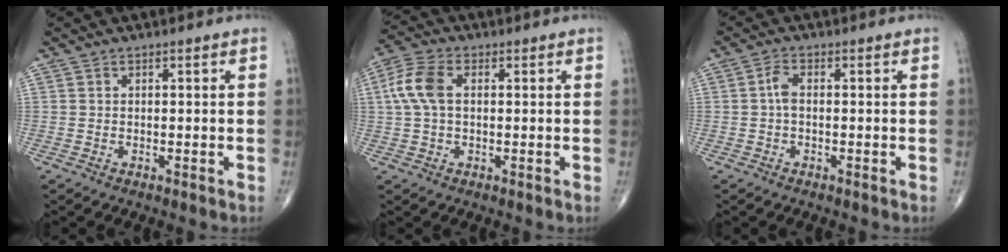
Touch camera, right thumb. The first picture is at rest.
{"total": 7.3, "force": [1.1, 4.2, 5.8], "torque": [-0.143, 0.020, 0.019]}
{"total": 2.4, "force": [-0.2, 1.2, 2.1], "torque": [-0.042, 0.007, -0.008]}